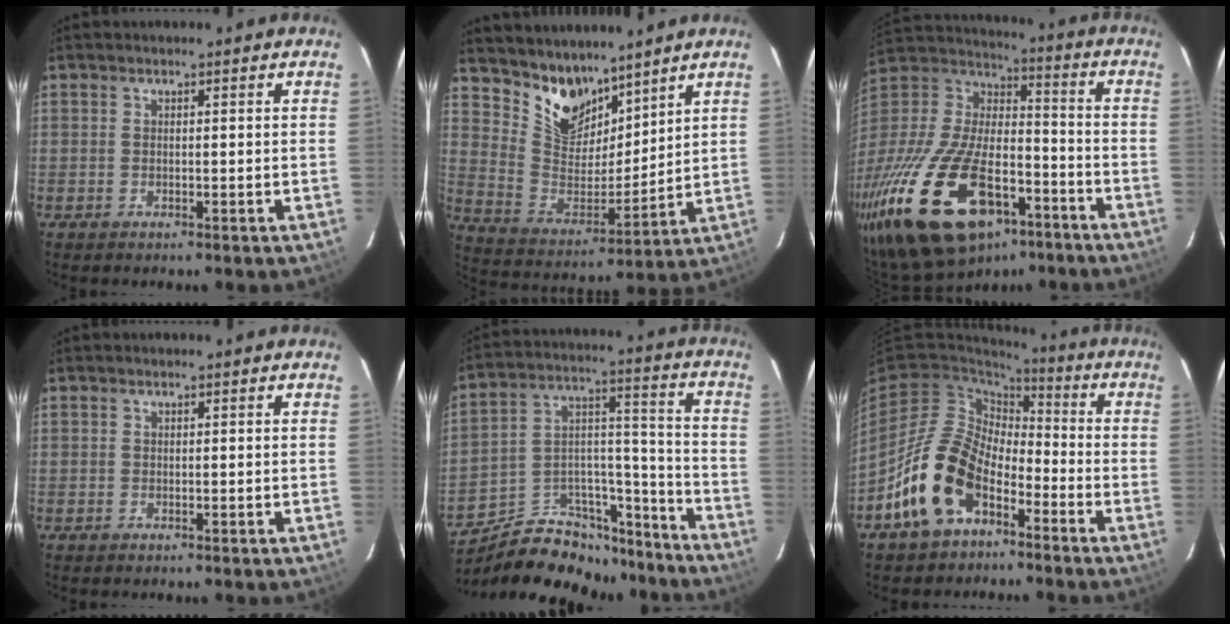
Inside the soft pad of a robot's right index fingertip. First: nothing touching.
{"total": 12.1, "force": [9.5, 6.4, 4.0], "torque": [-0.083, -0.003, 0.189]}
{"total": 31.8, "force": [-18.3, 15.3, 21.1], "torque": [-0.430, -0.020, -0.300]}
{"total": 0.0}
{"total": 21.2, "force": [-16.5, 10.1, 8.9], "torque": [-0.161, 0.064, -0.235]}
{"total": 15.6, "force": [-8.0, 9.7, 9.2], "torque": [-0.191, 0.014, -0.141]}